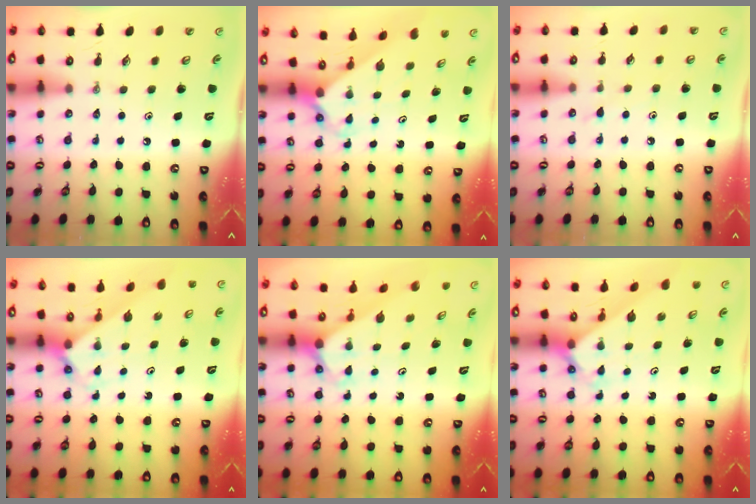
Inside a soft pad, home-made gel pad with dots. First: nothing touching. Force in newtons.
{"total": 2.4, "press": 2.4, "slide": 0.2}
{"total": 5.0, "press": 4.9, "slide": 0.6}
{"total": 2.3, "press": 2.3, "slide": 0.3}
{"total": 2.8, "press": 2.8, "slide": 0.2}
{"total": 2.4, "press": 2.4, "slide": 0.2}